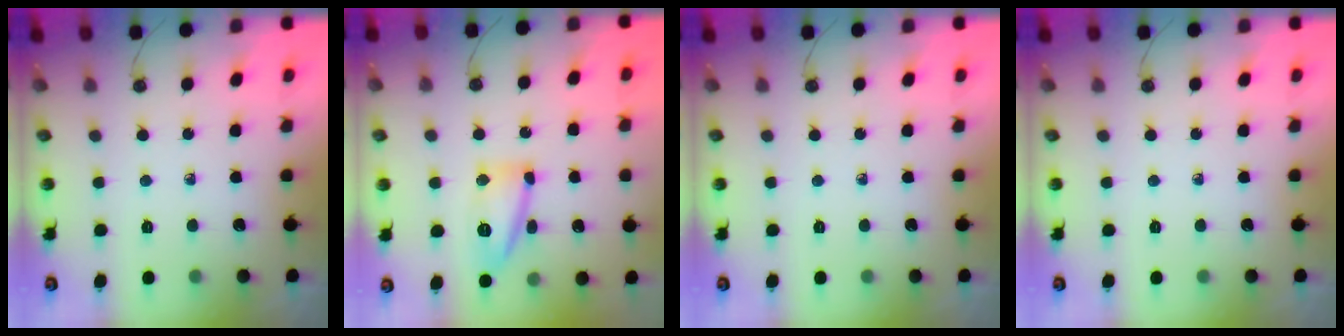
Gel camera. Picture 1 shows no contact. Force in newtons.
{"total": 13.3, "press": 13.3, "slide": 1.2}
{"total": 0.0}
{"total": 0.0}